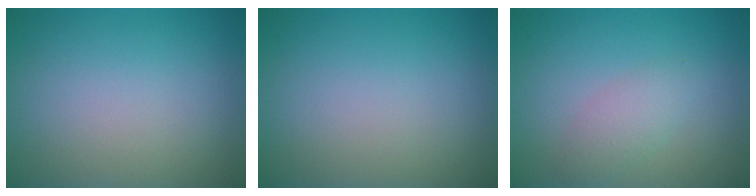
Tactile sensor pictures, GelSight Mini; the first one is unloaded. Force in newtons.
{"total": 0.0}
{"total": 2.0, "press": 2.0, "slide": 0.1}